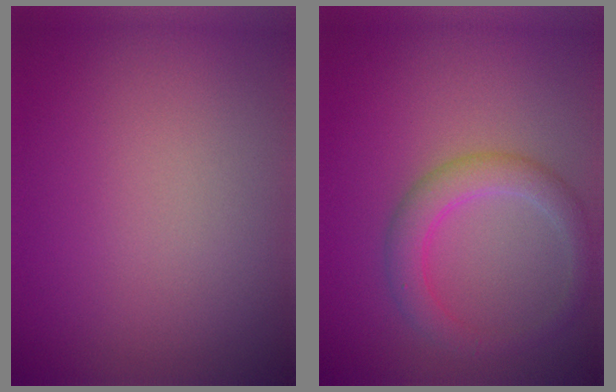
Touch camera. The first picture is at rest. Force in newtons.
{"total": 3.2, "press": 3.2, "slide": 0.2}